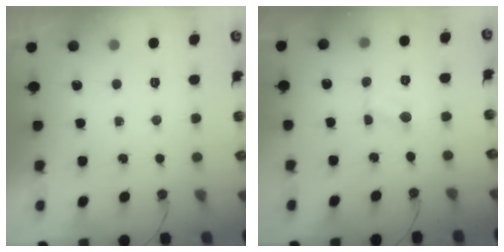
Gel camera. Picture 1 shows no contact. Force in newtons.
{"total": 1.1, "press": 1.0, "slide": 0.3}